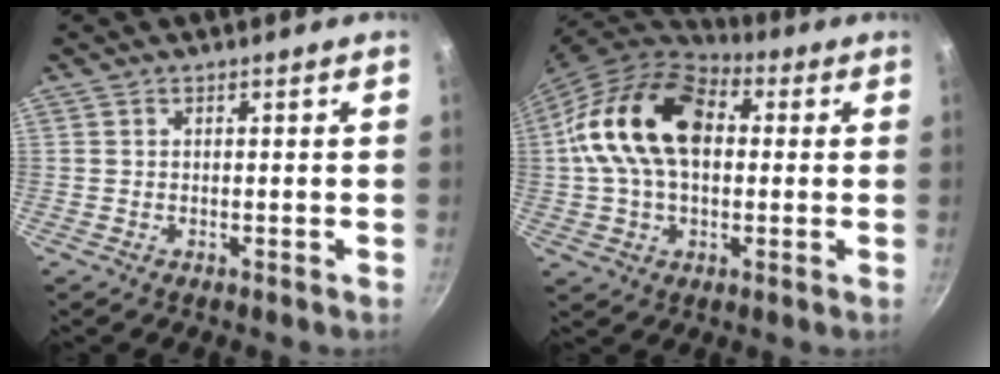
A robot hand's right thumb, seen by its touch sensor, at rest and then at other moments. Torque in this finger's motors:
{"motor_torque": [1.12, 3.89, 1.76, -0.65, 0.24]}